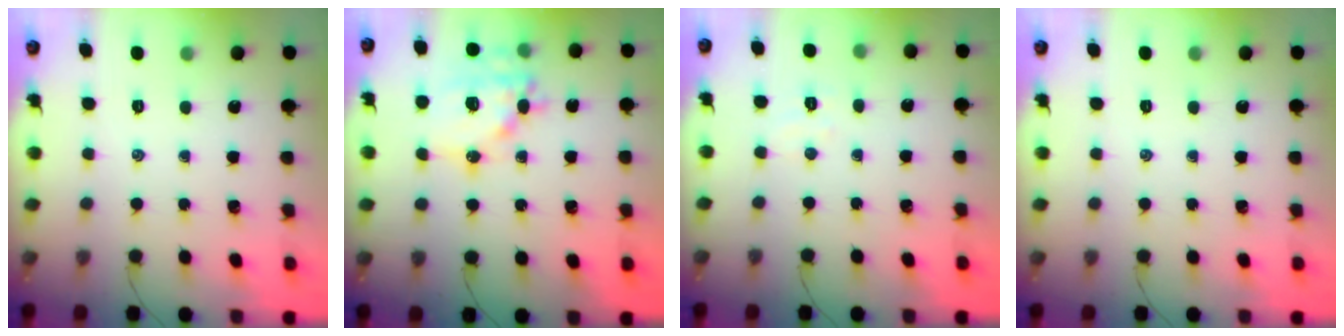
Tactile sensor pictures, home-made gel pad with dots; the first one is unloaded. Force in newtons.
{"total": 16.2, "press": 15.9, "slide": 3.2}
{"total": 3.8, "press": 3.7, "slide": 1.0}
{"total": 0.0}